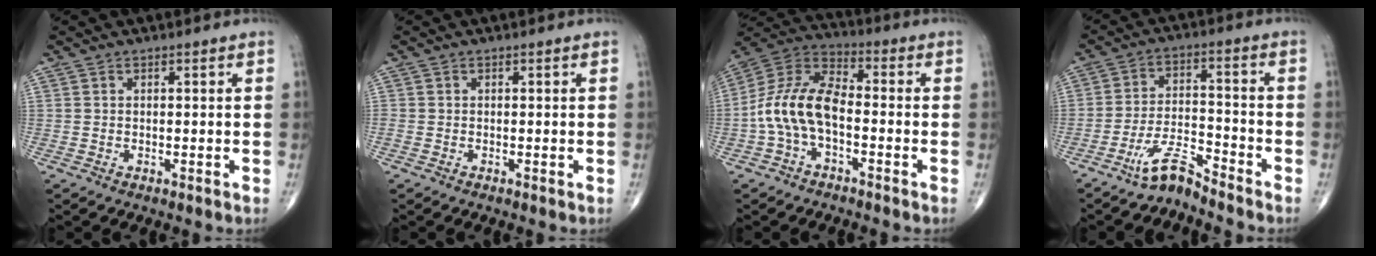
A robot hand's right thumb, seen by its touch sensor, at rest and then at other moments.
{"total": 0.5, "force": [-0.2, 0.4, 0.2], "torque": [-0.008, 0.000, -0.006]}
{"total": 12.2, "force": [-2.6, 6.7, 9.8], "torque": [-0.192, 0.040, -0.060]}
{"total": 6.1, "force": [-5.6, 0.7, 2.4], "torque": [-0.043, 0.053, -0.111]}